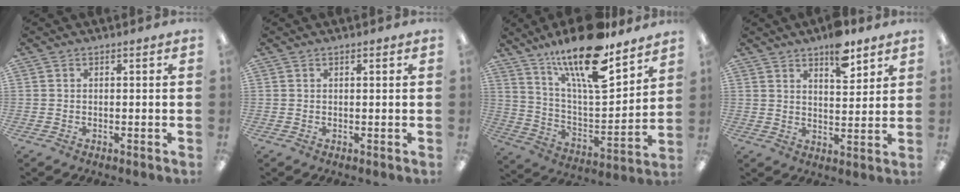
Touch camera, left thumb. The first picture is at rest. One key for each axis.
{"total": 0.6, "fx": 0.3, "fy": 0.1, "fz": 0.5, "tx": -0.010, "ty": 0.001, "tz": 0.006}
{"total": 20.8, "fx": 15.6, "fy": 5.7, "fz": 12.6, "tx": -0.223, "ty": -0.101, "tz": 0.262}
{"total": 8.6, "fx": 6.4, "fy": 3.3, "fz": 4.8, "tx": -0.054, "ty": -0.039, "tz": 0.105}